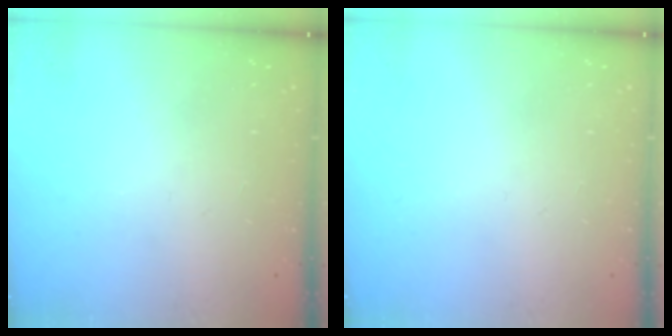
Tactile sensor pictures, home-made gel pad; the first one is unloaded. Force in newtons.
{"total": 0.0}